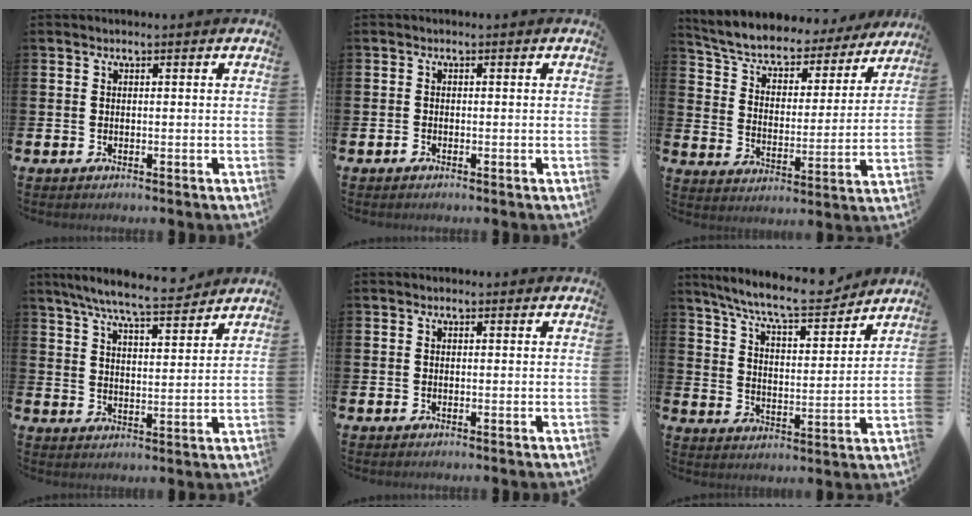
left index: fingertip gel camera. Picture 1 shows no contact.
{"total": 0.5, "force": [-0.5, 0.2, 0.0], "torque": [-0.008, 0.001, -0.009]}
{"total": 5.8, "force": [5.2, 1.9, 1.5], "torque": [-0.064, -0.042, 0.085]}
{"total": 7.9, "force": [7.3, 0.5, 3.0], "torque": [-0.077, -0.038, 0.129]}
{"total": 0.0}
{"total": 9.4, "force": [8.6, 1.3, 3.5], "torque": [-0.098, -0.052, 0.150]}